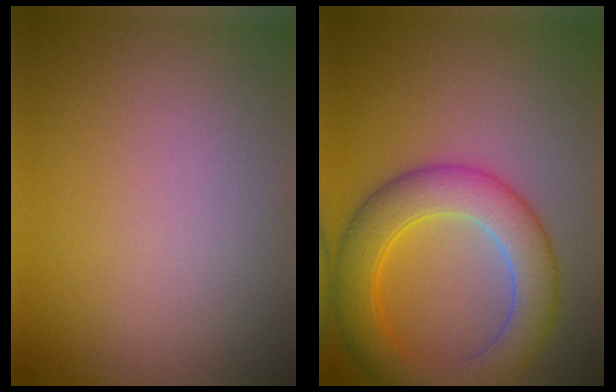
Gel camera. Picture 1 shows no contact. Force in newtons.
{"total": 7.1, "press": 7.1, "slide": 0.3}